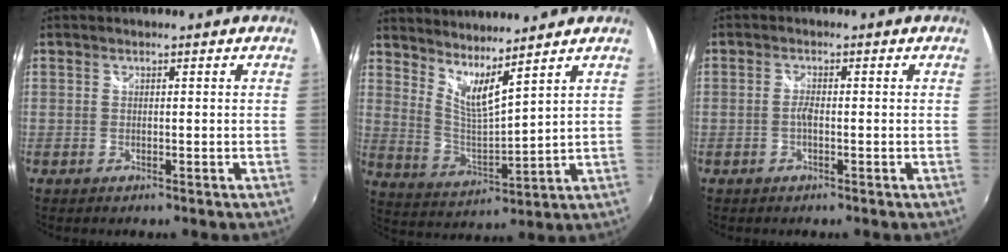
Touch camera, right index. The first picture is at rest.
{"total": 8.3, "force": [6.8, 0.1, 4.8], "torque": [-0.079, -0.018, 0.125]}
{"total": 1.7, "force": [-0.5, 0.4, 1.5], "torque": [-0.032, 0.001, -0.011]}